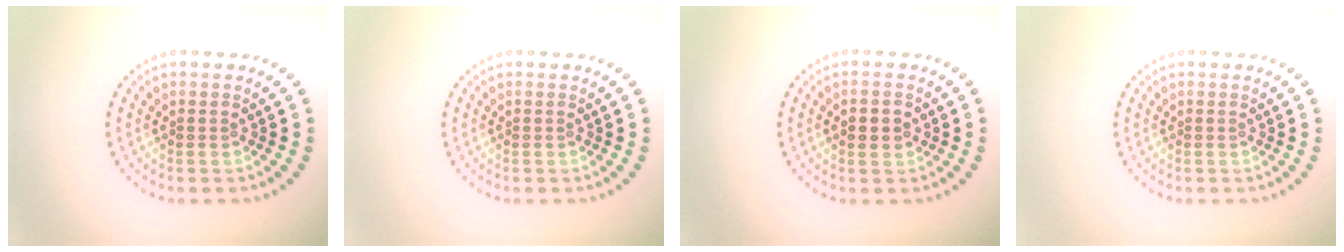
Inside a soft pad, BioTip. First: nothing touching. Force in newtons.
{"total": 0.0}
{"total": 2.4, "press": 2.4, "slide": 0.1}
{"total": 0.0}